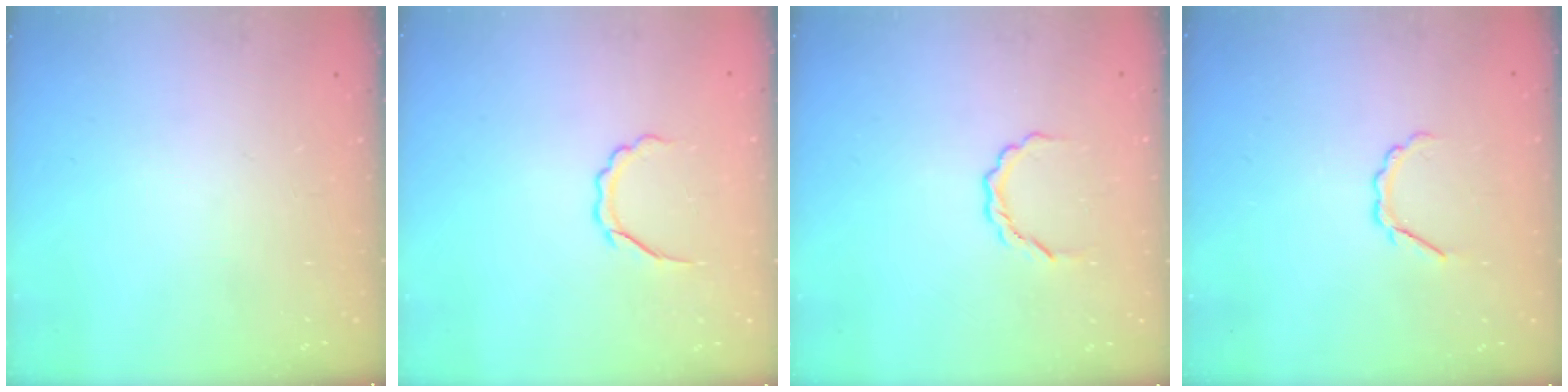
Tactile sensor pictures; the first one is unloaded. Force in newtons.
{"total": 4.2, "press": 4.1, "slide": 0.7}
{"total": 4.1, "press": 4.0, "slide": 0.3}
{"total": 3.6, "press": 3.4, "slide": 1.0}